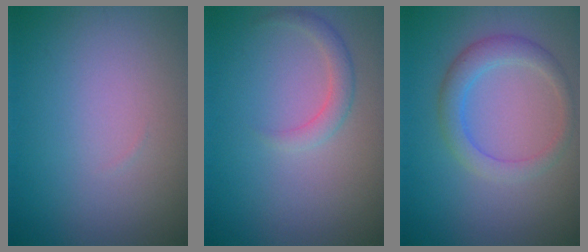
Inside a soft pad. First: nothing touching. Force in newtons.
{"total": 1.7, "press": 1.7, "slide": 0.1}
{"total": 3.0, "press": 3.0, "slide": 0.1}